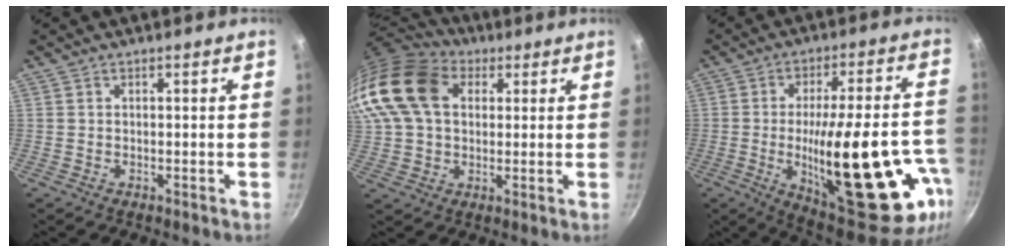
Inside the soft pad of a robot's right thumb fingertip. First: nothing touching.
{"total": 18.8, "force": [5.0, 13.4, 12.1], "torque": [-0.245, 0.023, 0.079]}
{"total": 30.3, "force": [-8.0, 9.7, 27.5], "torque": [-0.372, 0.008, -0.097]}